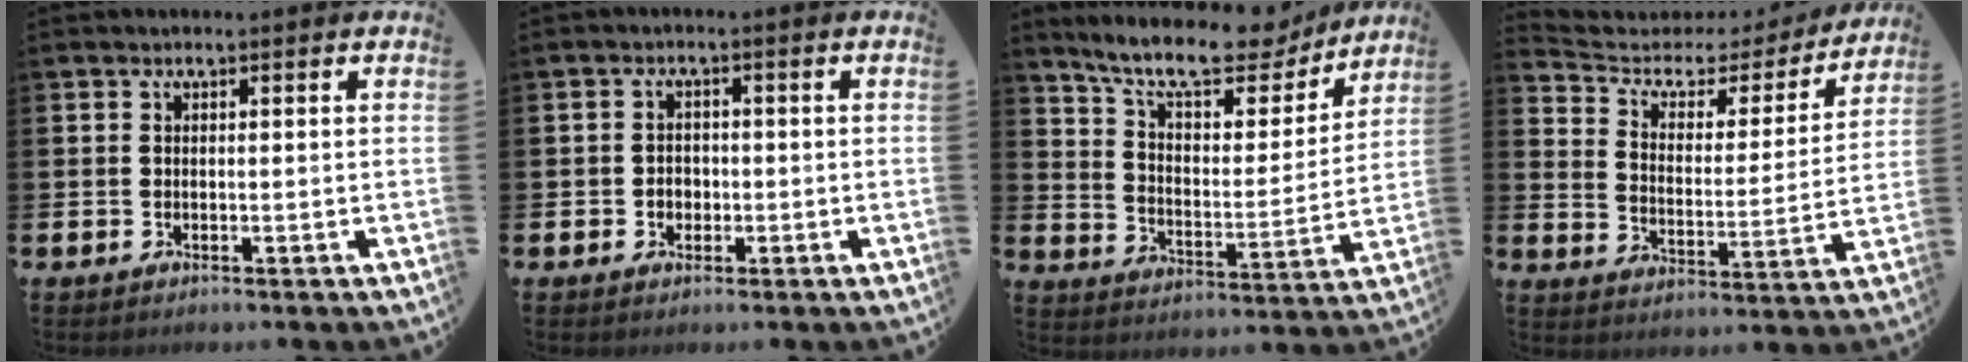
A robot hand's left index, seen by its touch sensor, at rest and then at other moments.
{"total": 1.9, "force": [-0.4, 1.7, 0.7], "torque": [-0.003, 0.001, -0.015]}
{"total": 11.5, "force": [10.1, 2.9, 4.5], "torque": [-0.110, -0.069, 0.175]}
{"total": 5.4, "force": [4.1, 2.9, 1.9], "torque": [-0.056, -0.035, 0.058]}